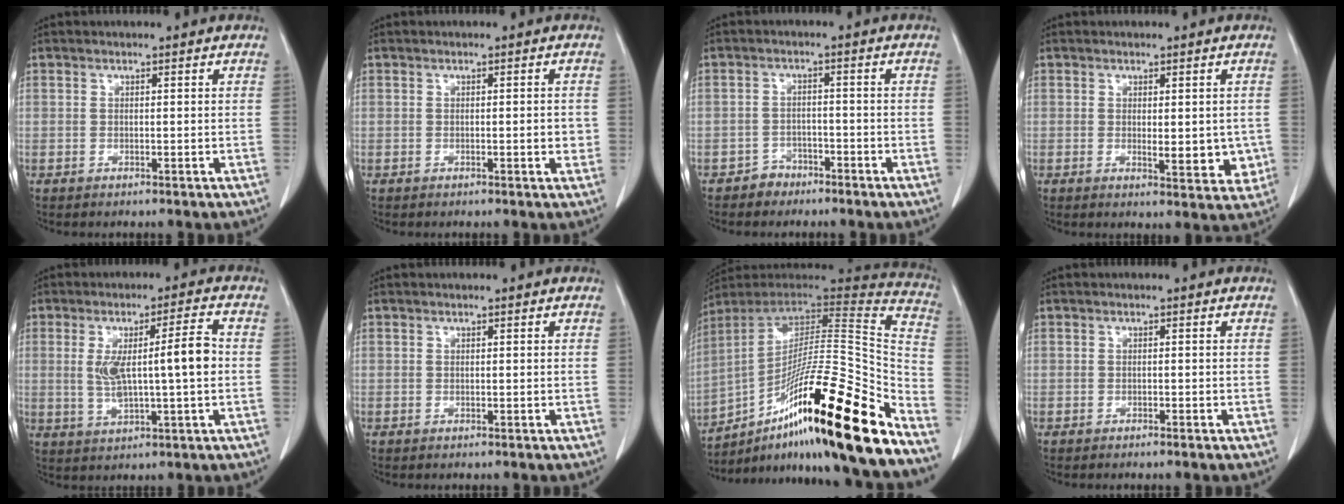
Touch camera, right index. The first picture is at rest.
{"total": 1.7, "force": [-0.3, 0.5, 1.6], "torque": [-0.023, 0.001, -0.004]}
{"total": 2.6, "force": [-2.1, 1.6, 0.0], "torque": [-0.005, 0.008, -0.036]}
{"total": 5.5, "force": [-0.6, 2.3, 5.0], "torque": [-0.054, -0.009, -0.003]}
{"total": 9.1, "force": [0.3, 1.3, 9.0], "torque": [-0.159, 0.015, 0.012]}
{"total": 0.0}
{"total": 31.8, "force": [-19.2, 2.1, 25.3], "torque": [-0.311, 0.001, -0.311]}
{"total": 0.6, "force": [-0.5, 0.0, 0.3], "torque": [-0.010, -0.001, -0.008]}